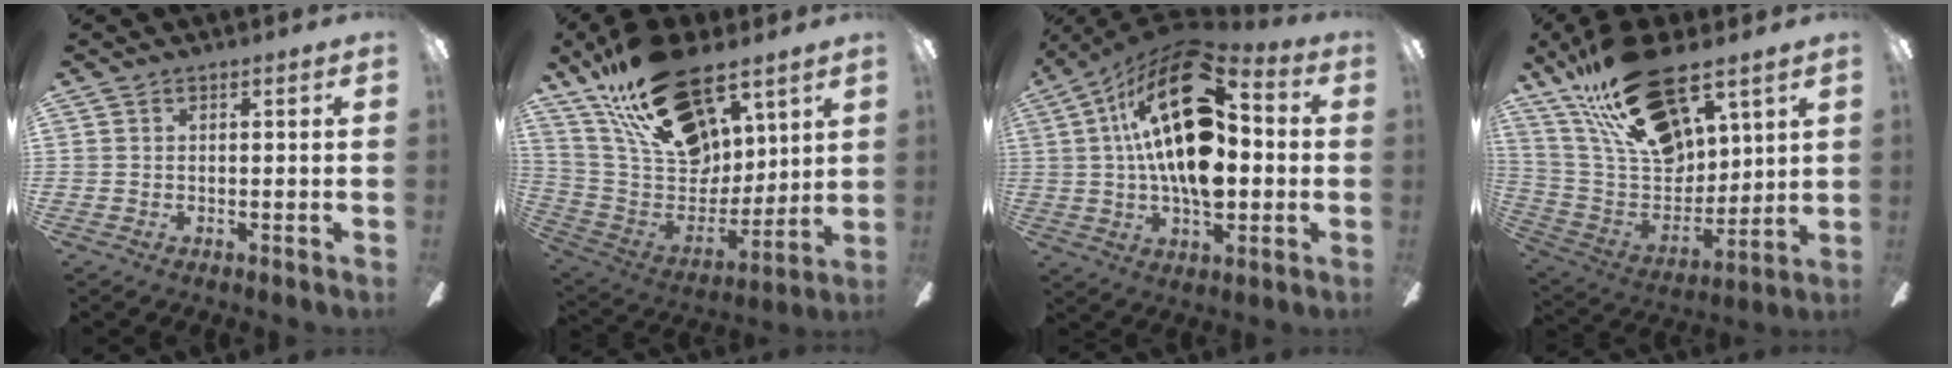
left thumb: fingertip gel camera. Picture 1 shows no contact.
{"total": 27.6, "force": [16.8, 14.7, 16.2], "torque": [-0.292, -0.090, 0.304]}
{"total": 25.6, "force": [5.8, 13.5, 20.9], "torque": [-0.362, -0.026, 0.090]}
{"total": 25.5, "force": [16.3, 11.8, 15.7], "torque": [-0.285, -0.082, 0.291]}